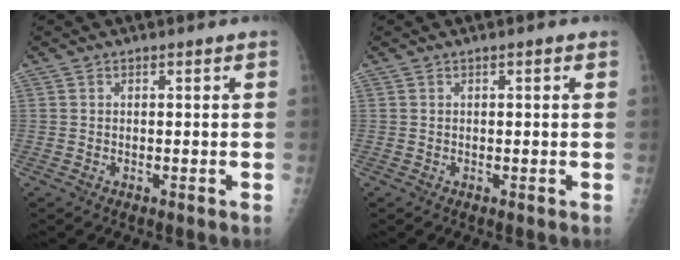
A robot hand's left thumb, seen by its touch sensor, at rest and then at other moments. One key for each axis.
{"total": 0.8, "fx": 0.5, "fy": 0.2, "fz": 0.7, "tx": -0.010, "ty": 0.001, "tz": 0.006}